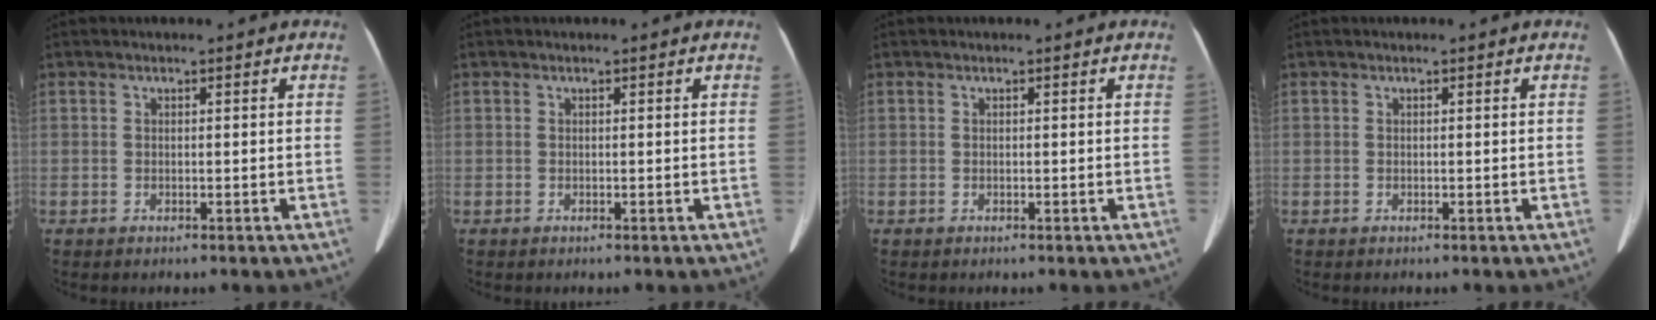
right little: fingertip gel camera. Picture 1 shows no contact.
{"total": 0.0}
{"total": 0.0}
{"total": 0.0}